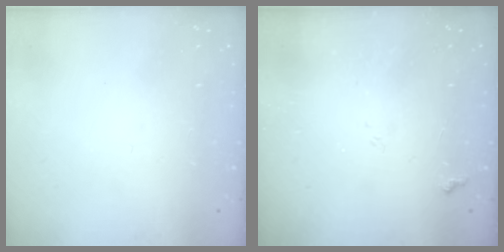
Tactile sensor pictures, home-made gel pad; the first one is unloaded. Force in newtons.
{"total": 6.2, "press": 6.2, "slide": 0.6}